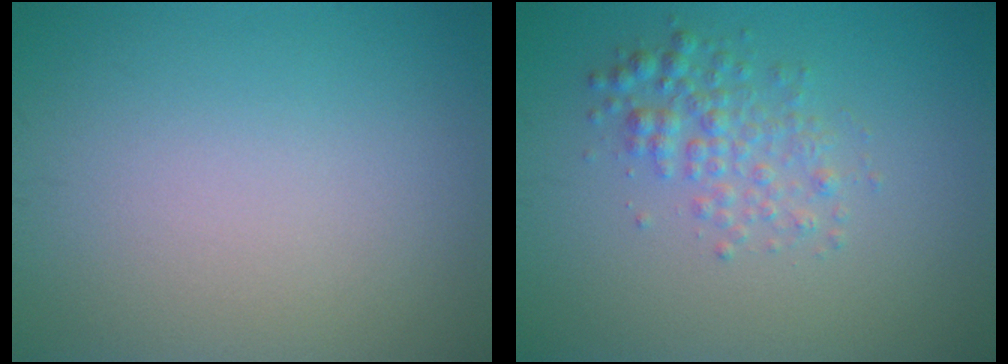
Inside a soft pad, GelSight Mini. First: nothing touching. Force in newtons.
{"total": 2.6, "press": 2.6, "slide": 0.1}